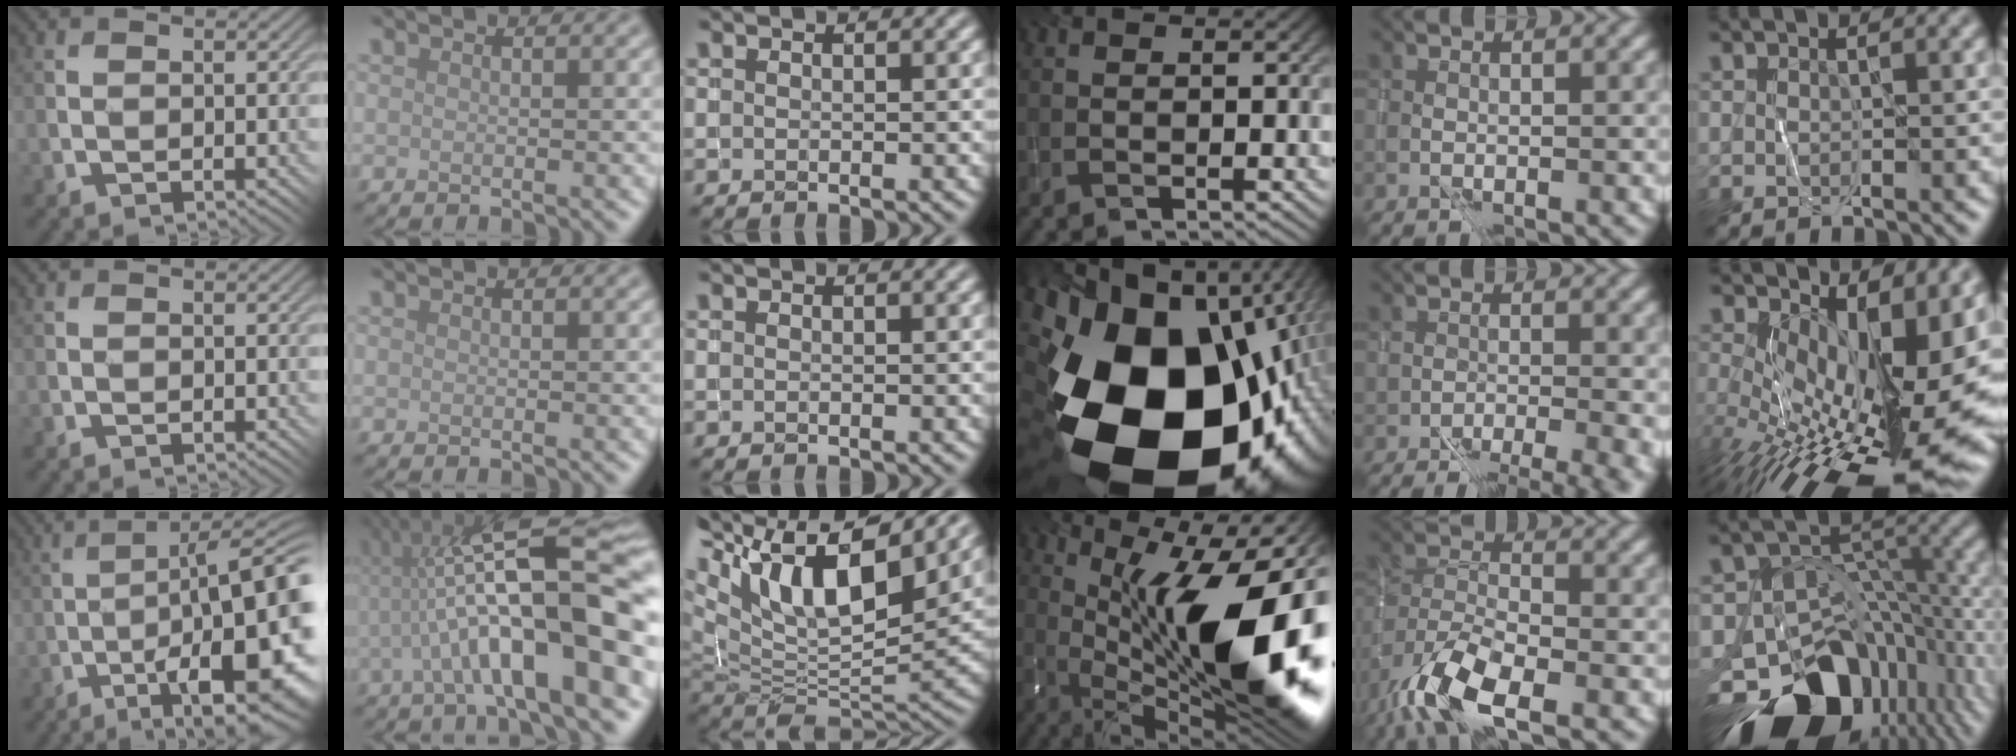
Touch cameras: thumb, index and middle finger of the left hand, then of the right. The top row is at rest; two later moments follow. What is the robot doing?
{"motion": "wrap", "object": "thread"}